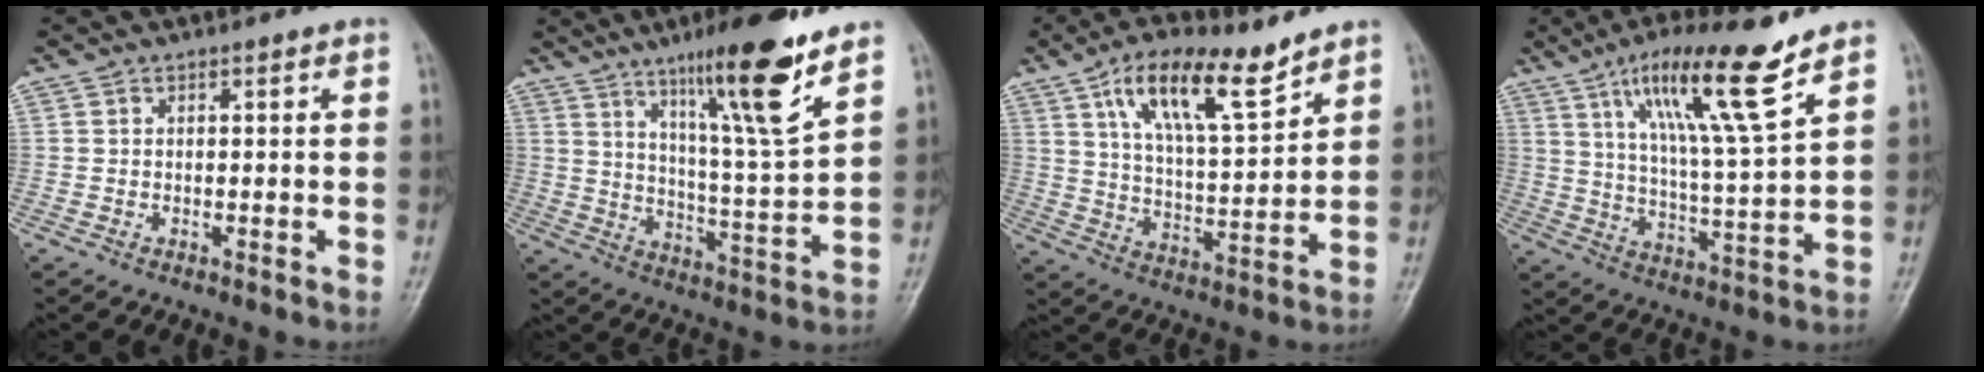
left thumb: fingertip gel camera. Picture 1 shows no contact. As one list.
[{"total": 15.8, "force": [10.0, 1.6, 12.2], "torque": [-0.187, -0.062, 0.165]}, {"total": 14.5, "force": [8.9, 4.9, 10.3], "torque": [-0.158, -0.042, 0.161]}, {"total": 15.3, "force": [9.5, 1.4, 11.9], "torque": [-0.208, -0.046, 0.170]}]